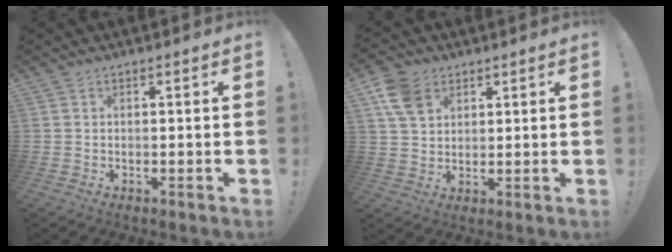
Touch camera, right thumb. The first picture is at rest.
{"total": 9.4, "force": [4.6, 6.7, 4.7], "torque": [-0.081, -0.014, 0.092]}